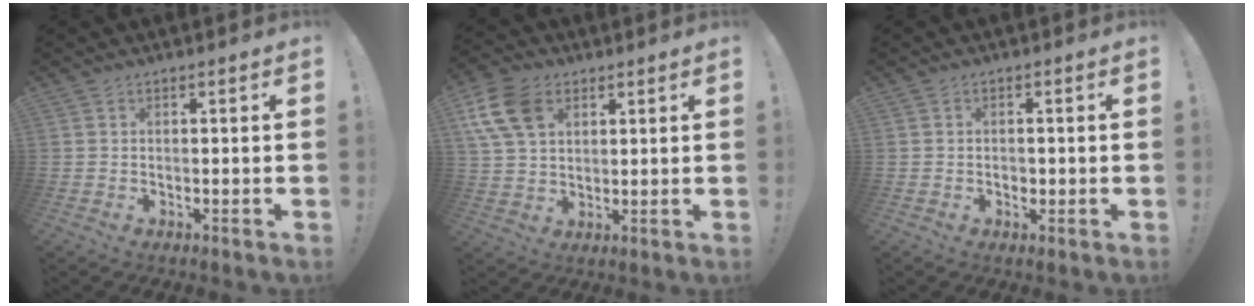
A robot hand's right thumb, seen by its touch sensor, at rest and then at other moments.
{"total": 13.0, "force": [5.3, 9.0, 7.7], "torque": [-0.148, -0.013, 0.105]}
{"total": 1.8, "force": [-0.7, 1.3, 1.0], "torque": [-0.014, 0.001, -0.012]}